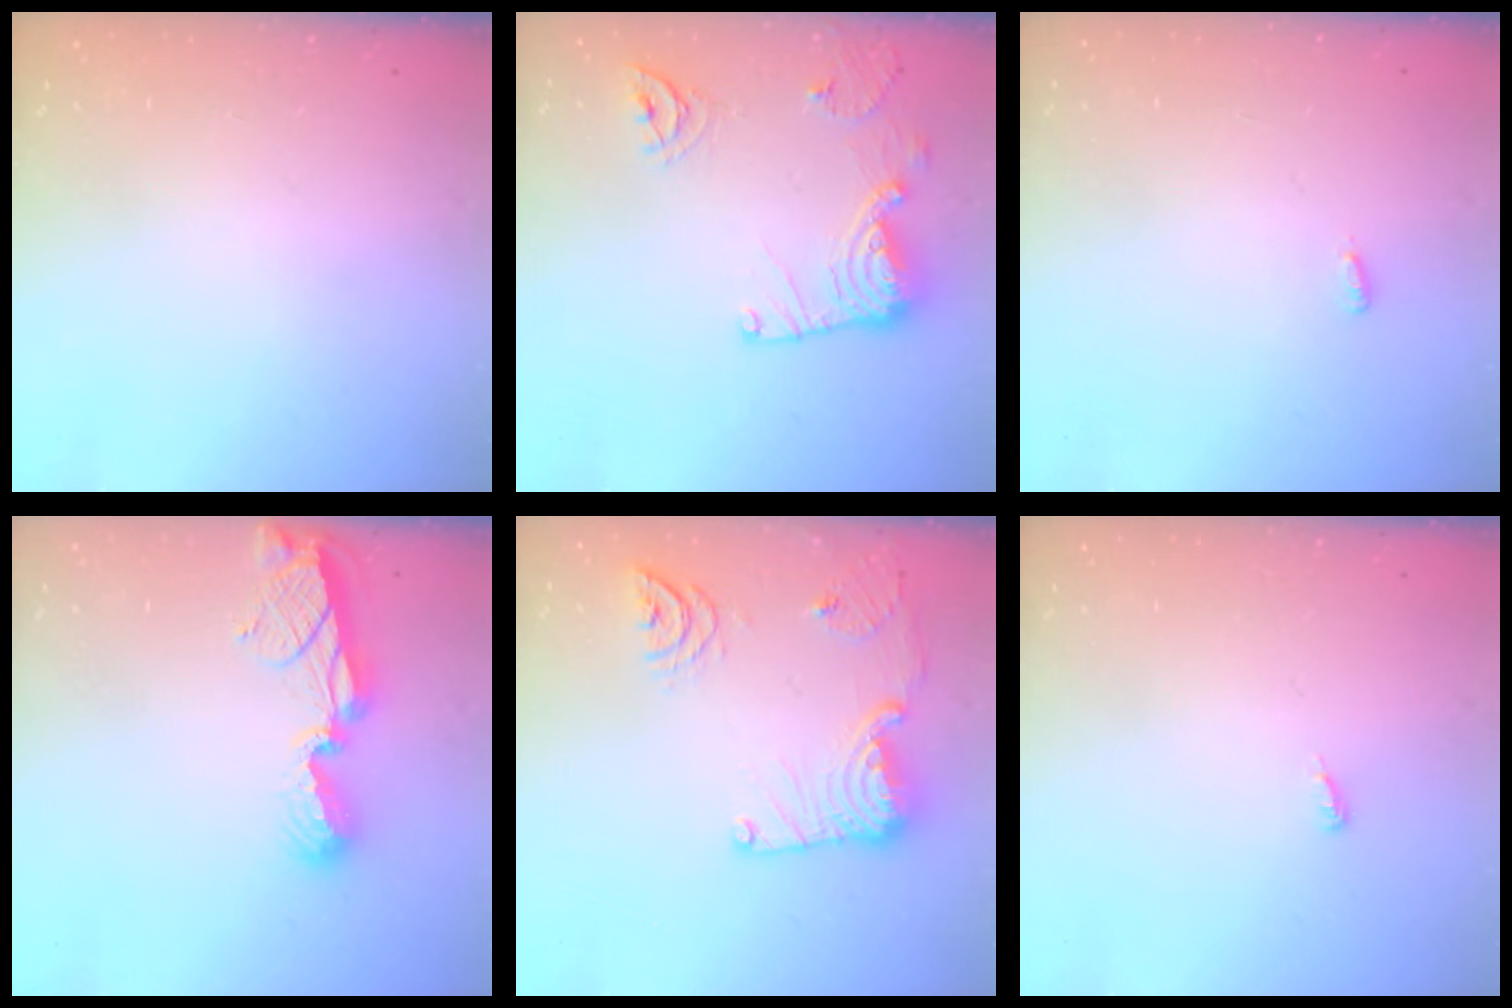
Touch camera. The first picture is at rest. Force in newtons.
{"total": 13.7, "press": 13.6, "slide": 1.4}
{"total": 2.7, "press": 2.6, "slide": 0.9}
{"total": 9.6, "press": 9.6, "slide": 1.2}
{"total": 20.1, "press": 19.4, "slide": 5.4}
{"total": 3.5, "press": 3.5, "slide": 0.3}